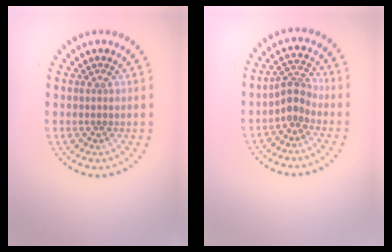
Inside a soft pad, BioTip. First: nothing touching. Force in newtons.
{"total": 2.3, "press": 1.9, "slide": 1.3}